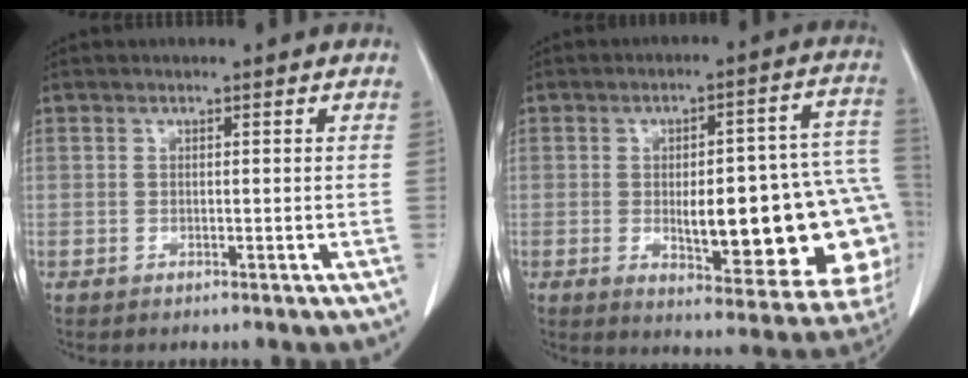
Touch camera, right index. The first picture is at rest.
{"total": 22.3, "force": [-3.1, 6.7, 21.0], "torque": [-0.182, 0.035, -0.010]}